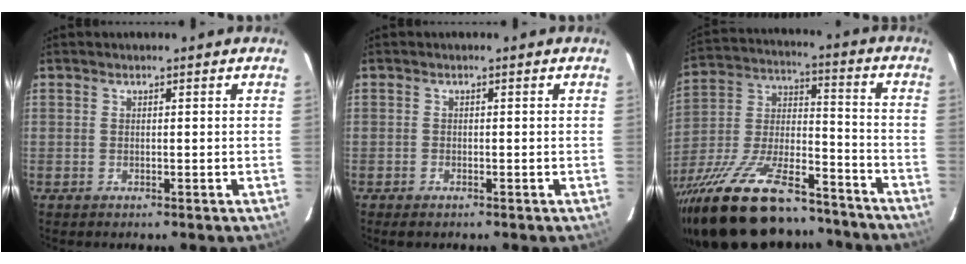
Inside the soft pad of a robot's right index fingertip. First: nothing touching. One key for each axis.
{"total": 1.1, "fx": -0.9, "fy": 0.5, "fz": 0.4, "tx": -0.009, "ty": -0.002, "tz": -0.017}
{"total": 30.3, "fx": -22.7, "fy": 10.6, "fz": 17.0, "tx": -0.331, "ty": -0.017, "tz": -0.354}